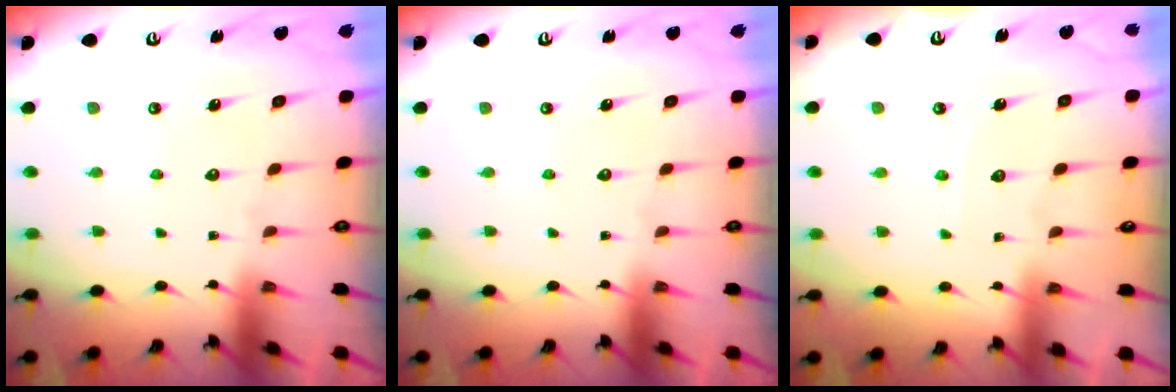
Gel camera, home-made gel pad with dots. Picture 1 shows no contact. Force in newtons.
{"total": 0.0}
{"total": 2.5, "press": 2.4, "slide": 0.4}